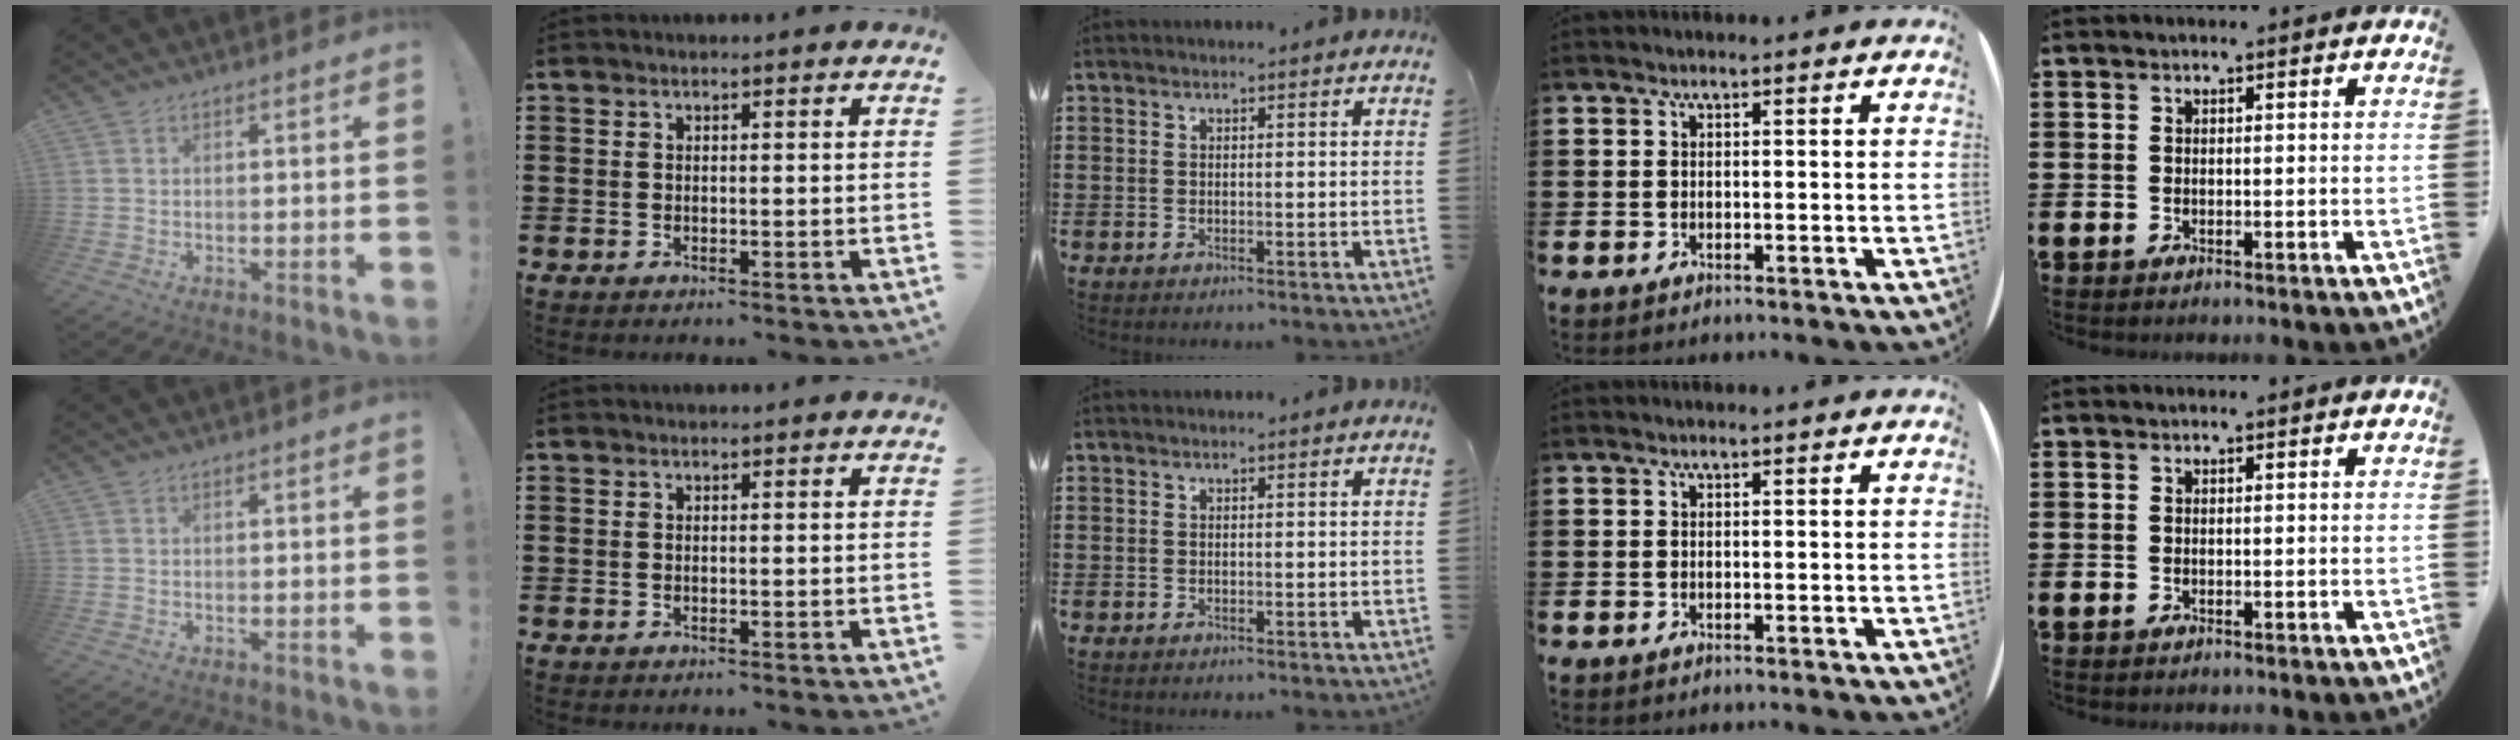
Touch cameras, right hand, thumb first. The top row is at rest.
{}